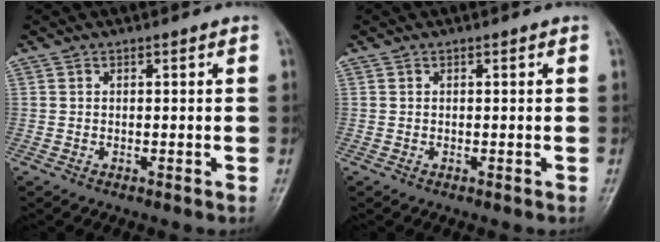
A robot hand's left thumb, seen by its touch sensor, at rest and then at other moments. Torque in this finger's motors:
{"motor_torque": [0.01, 0.00, -0.07, -0.14, 0.00]}